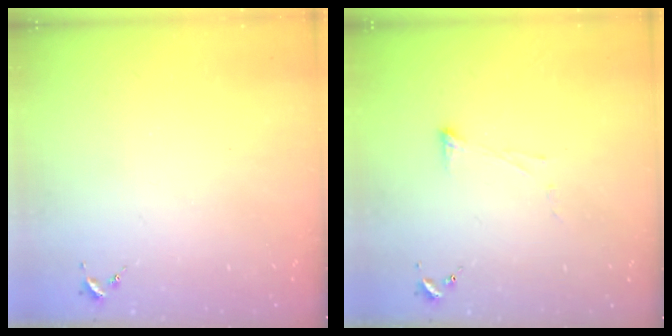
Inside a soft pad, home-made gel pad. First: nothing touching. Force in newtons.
{"total": 3.1, "press": 3.0, "slide": 0.7}